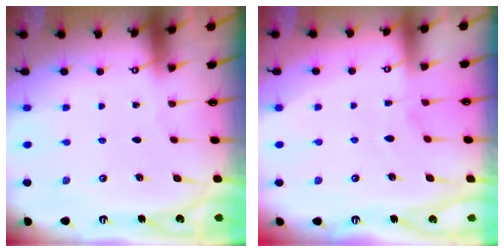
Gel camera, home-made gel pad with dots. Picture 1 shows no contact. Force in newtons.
{"total": 3.8, "press": 3.6, "slide": 1.1}